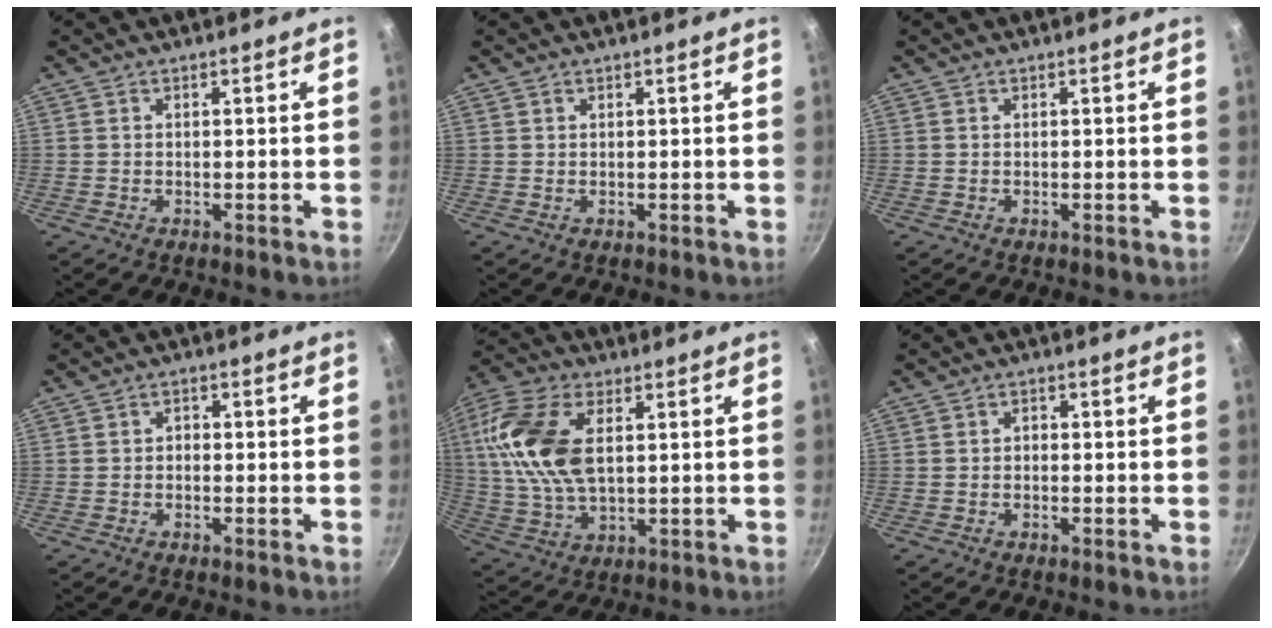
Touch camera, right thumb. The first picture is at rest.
{"total": 0.0}
{"total": 0.0}
{"total": 1.3, "force": [-0.5, 1.0, 0.7], "torque": [-0.009, 0.008, -0.010]}
{"total": 16.5, "force": [3.5, 9.1, 13.2], "torque": [-0.259, 0.000, 0.063]}
{"total": 1.1, "force": [-0.4, 0.8, 0.6], "torque": [-0.008, 0.006, -0.007]}